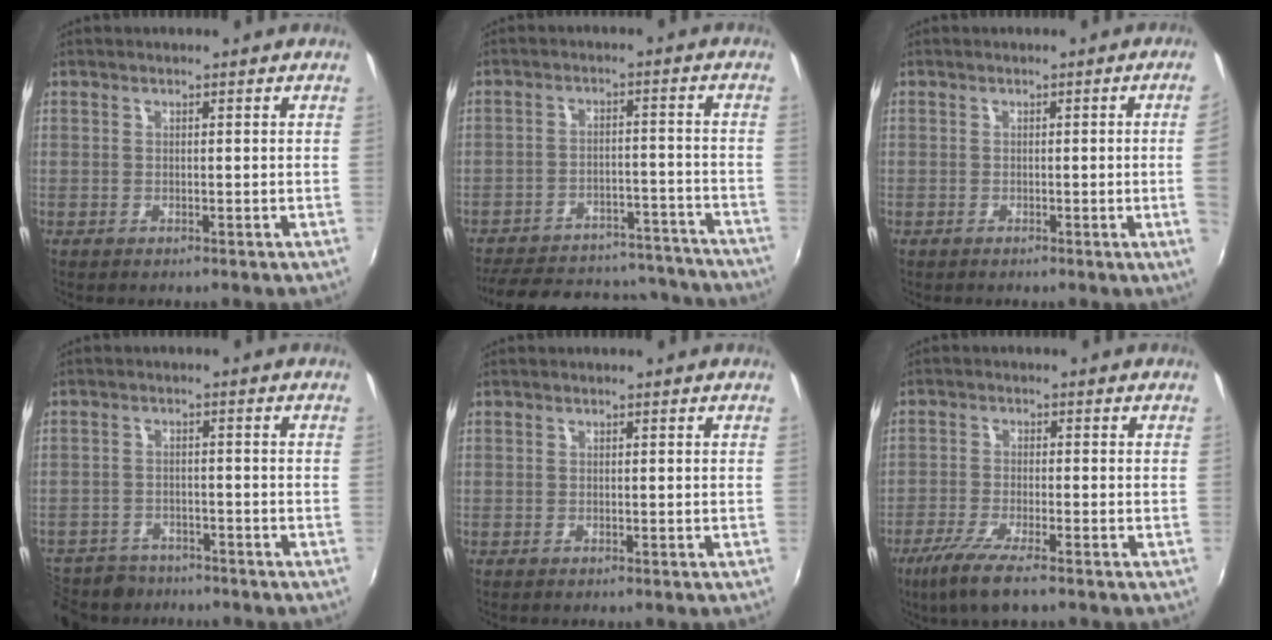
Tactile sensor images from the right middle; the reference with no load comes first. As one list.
[{"total": 25.2, "force": [-22.0, 9.0, 8.4], "torque": [-0.177, 0.040, -0.266]}, {"total": 3.4, "force": [0.0, -1.8, 2.9], "torque": [-0.046, -0.012, 0.005]}, {"total": 11.9, "force": [-9.3, 6.4, 3.6], "torque": [-0.113, -0.005, -0.150]}, {"total": 0.0}, {"total": 7.9, "force": [-5.3, 0.9, 5.7], "torque": [-0.135, -0.027, -0.098]}]